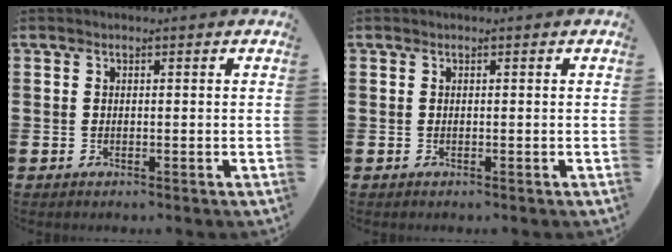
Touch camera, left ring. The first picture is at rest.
{"total": 0.0}